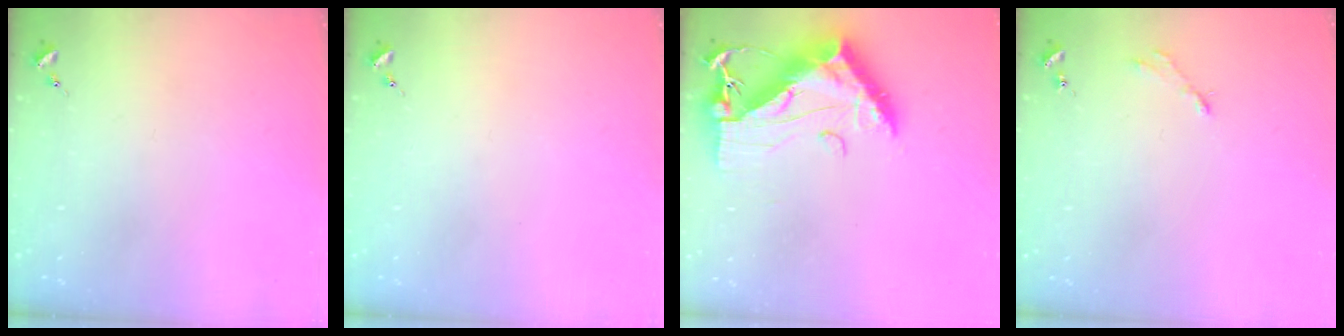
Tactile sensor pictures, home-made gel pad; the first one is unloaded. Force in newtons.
{"total": 0.0}
{"total": 19.1, "press": 19.0, "slide": 1.6}
{"total": 2.8, "press": 2.8, "slide": 0.4}